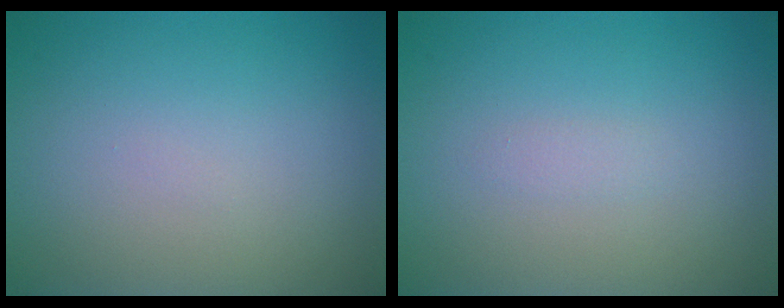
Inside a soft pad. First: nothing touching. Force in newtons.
{"total": 0.7, "press": 0.7, "slide": 0.1}